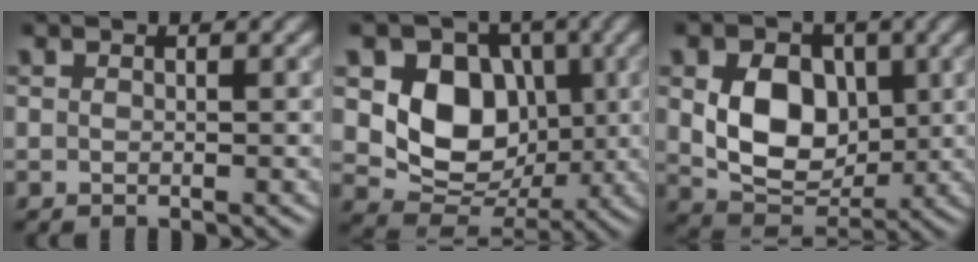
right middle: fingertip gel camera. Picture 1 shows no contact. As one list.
[{"total": 8.4, "force": [1.3, 6.7, 5.0], "torque": [-0.086, -0.014, 0.016]}, {"total": 7.5, "force": [0.8, 5.5, 5.0], "torque": [-0.095, -0.009, 0.017]}]